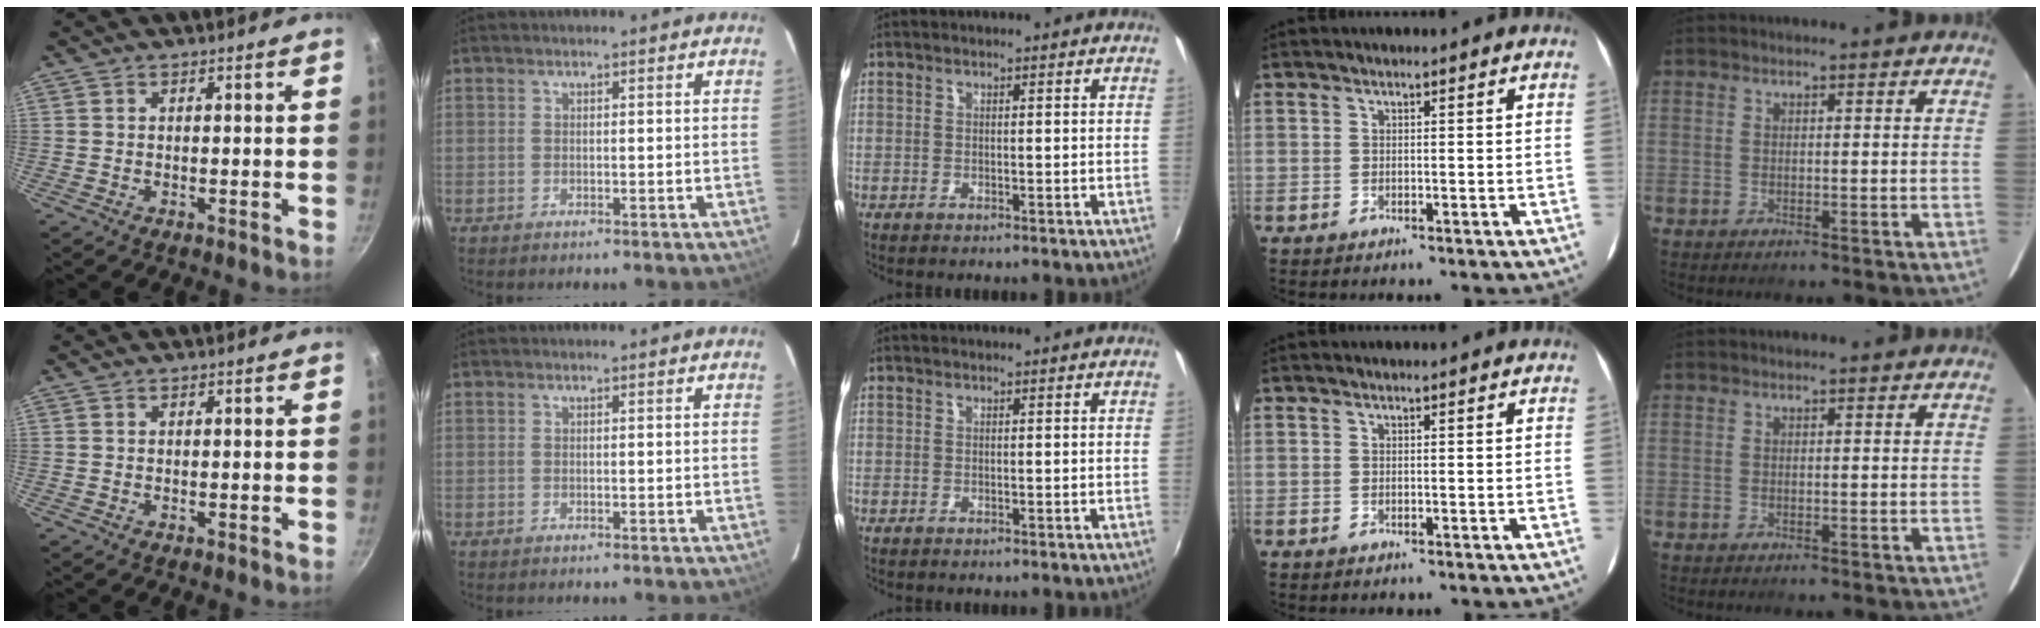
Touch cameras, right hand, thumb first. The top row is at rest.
{}